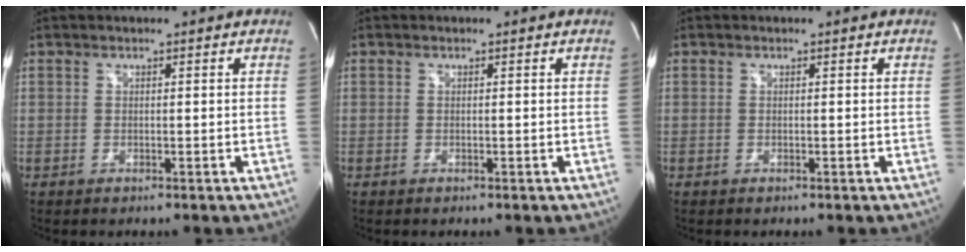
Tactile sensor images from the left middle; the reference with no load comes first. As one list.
[{"total": 0.0}, {"total": 0.0}]